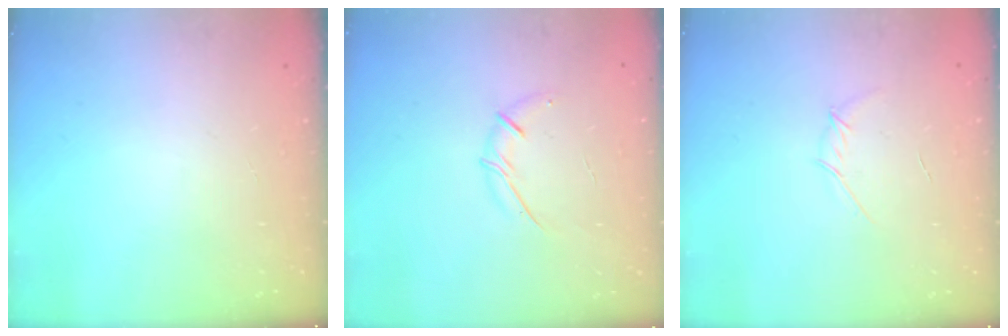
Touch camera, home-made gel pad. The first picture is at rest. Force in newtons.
{"total": 6.1, "press": 6.0, "slide": 1.1}
{"total": 3.0, "press": 2.9, "slide": 0.6}